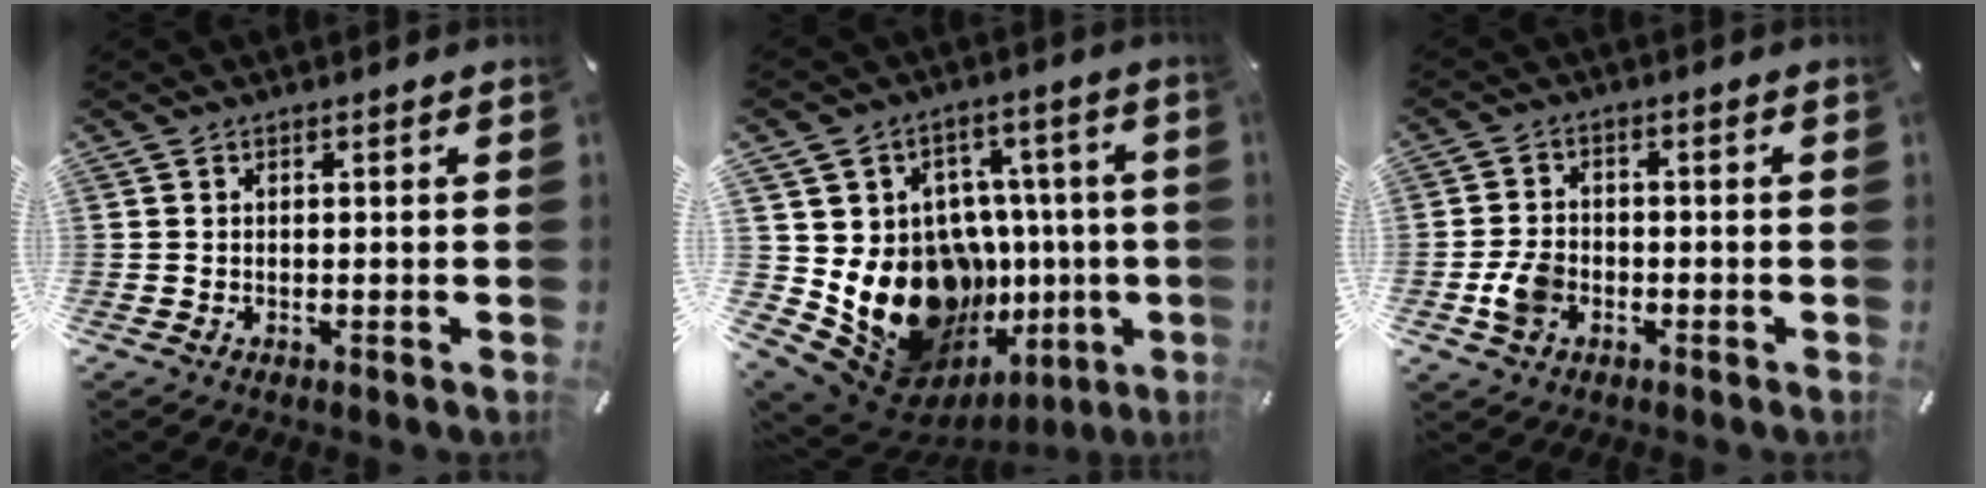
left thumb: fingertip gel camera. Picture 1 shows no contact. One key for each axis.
{"total": 21.2, "fx": -4.6, "fy": 17.0, "fz": 11.7, "tx": -0.184, "ty": -0.004, "tz": -0.032}
{"total": 6.1, "fx": -2.0, "fy": 4.6, "fz": 3.4, "tx": -0.082, "ty": 0.005, "tz": -0.038}